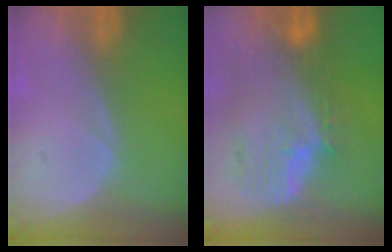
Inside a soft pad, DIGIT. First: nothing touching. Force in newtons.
{"total": 11.7, "press": 10.0, "slide": 6.1}